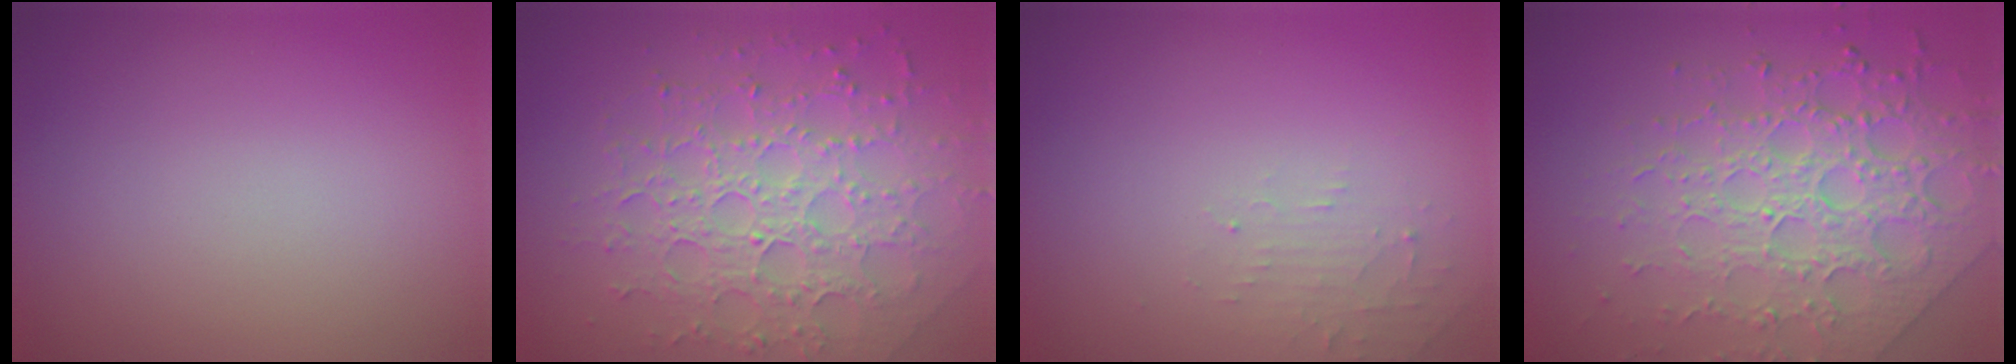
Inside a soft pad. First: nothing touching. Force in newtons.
{"total": 7.0, "press": 5.0, "slide": 4.9}
{"total": 1.2, "press": 1.2, "slide": 0.3}
{"total": 7.9, "press": 5.5, "slide": 5.6}